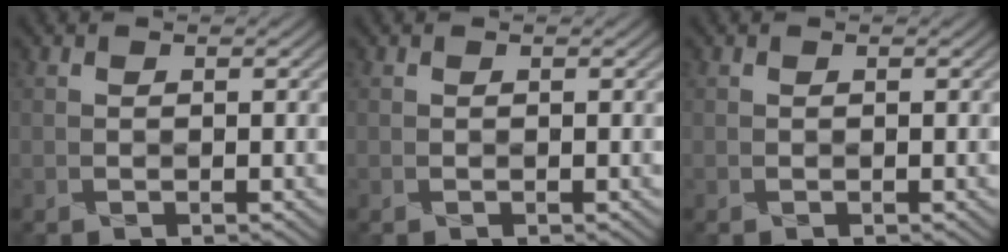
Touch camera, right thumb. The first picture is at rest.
{"total": 0.0}
{"total": 0.0}